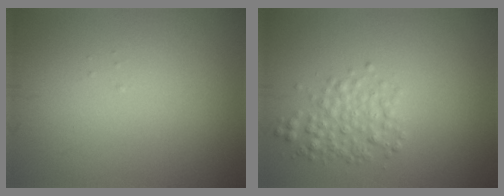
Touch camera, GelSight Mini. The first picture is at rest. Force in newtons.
{"total": 2.6, "press": 2.6, "slide": 0.0}